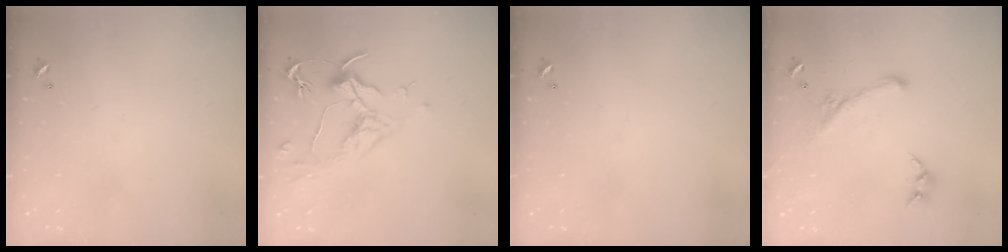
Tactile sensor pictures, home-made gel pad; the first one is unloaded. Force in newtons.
{"total": 1.8, "press": 1.6, "slide": 0.9}
{"total": 0.0}
{"total": 1.9, "press": 1.3, "slide": 1.4}